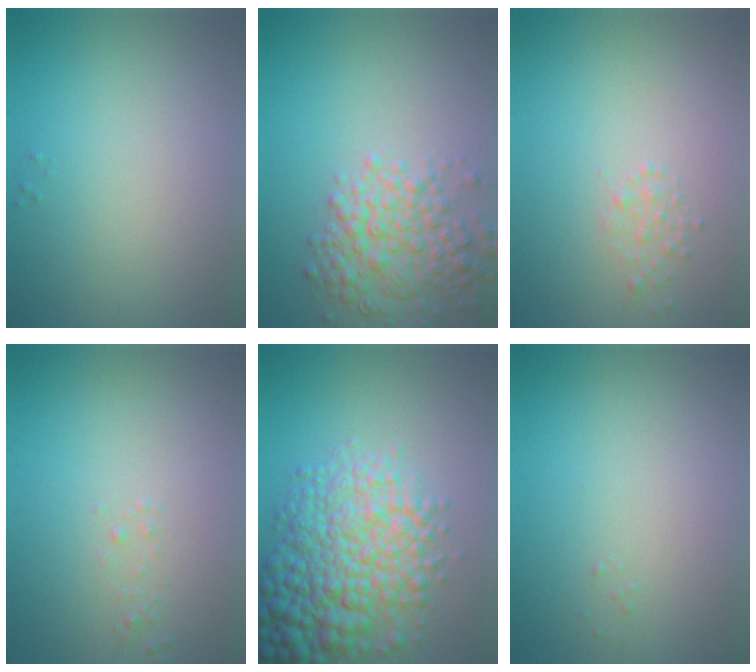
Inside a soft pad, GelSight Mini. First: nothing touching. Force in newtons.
{"total": 5.0, "press": 5.0, "slide": 0.2}
{"total": 1.0, "press": 1.0, "slide": 0.1}
{"total": 0.7, "press": 0.6, "slide": 0.1}
{"total": 9.0, "press": 9.0, "slide": 0.2}
{"total": 0.0}